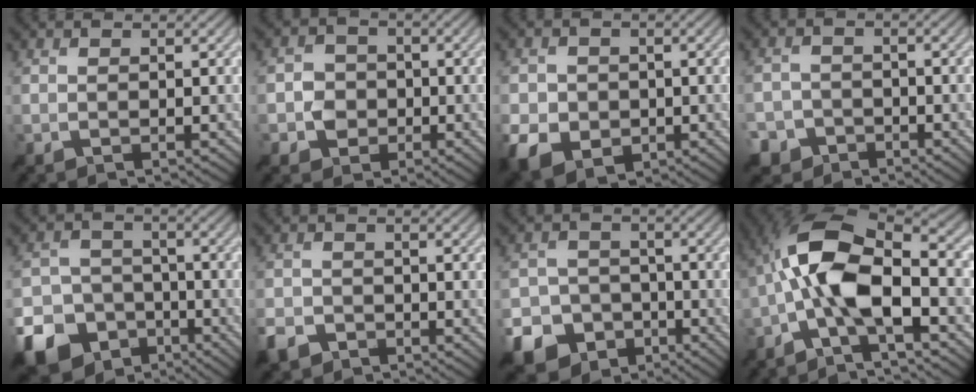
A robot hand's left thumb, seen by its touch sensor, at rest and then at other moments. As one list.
[{"total": 3.9, "force": [-0.9, 3.6, 1.2], "torque": [-0.017, -0.004, -0.031]}, {"total": 7.1, "force": [-2.3, 5.6, 3.5], "torque": [-0.095, -0.028, -0.046]}, {"total": 5.0, "force": [-3.5, 3.4, 1.1], "torque": [-0.017, -0.006, -0.066]}, {"total": 13.7, "force": [-8.1, 10.0, 4.7], "torque": [-0.134, -0.045, -0.148]}, {"total": 3.8, "force": [-2.7, 2.3, 1.4], "torque": [-0.037, -0.008, -0.062]}, {"total": 10.8, "force": [-6.2, 8.3, 3.0], "torque": [-0.081, -0.036, -0.125]}, {"total": 13.6, "force": [-2.4, 5.0, 12.4], "torque": [-0.247, 0.006, -0.056]}]